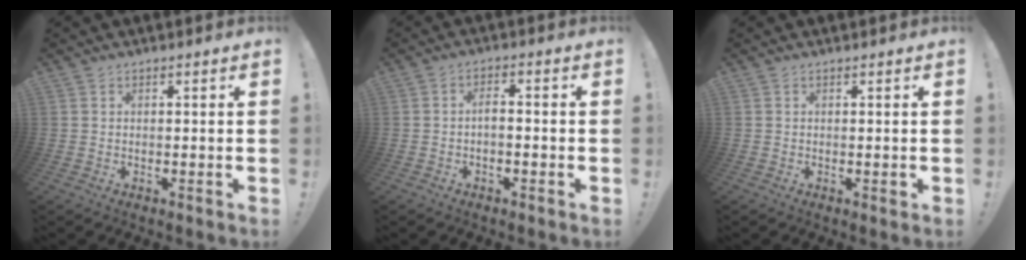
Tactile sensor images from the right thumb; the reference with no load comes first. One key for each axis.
{"total": 2.4, "fx": -1.1, "fy": 0.8, "fz": 2.0, "tx": -0.040, "ty": 0.006, "tz": -0.019}
{"total": 0.6, "fx": 0.1, "fy": 0.4, "fz": 0.4, "tx": 0.003, "ty": -0.003, "tz": 0.001}